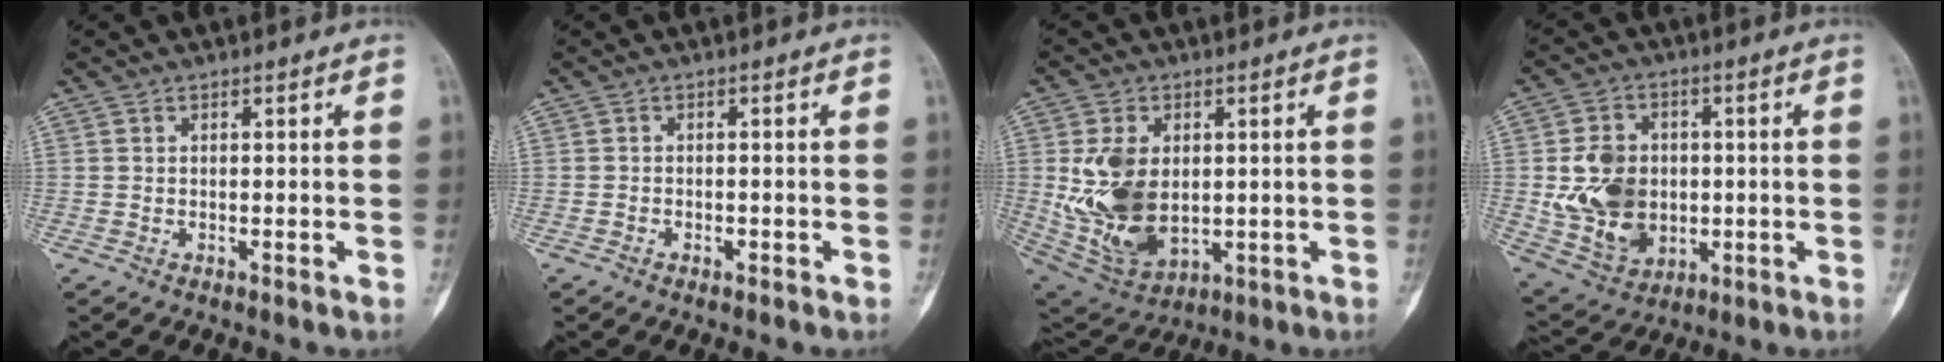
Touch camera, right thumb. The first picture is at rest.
{"total": 1.0, "force": [-0.6, 0.7, 0.6], "torque": [-0.009, 0.005, -0.008]}
{"total": 15.4, "force": [0.7, 10.2, 11.6], "torque": [-0.204, -0.011, 0.038]}
{"total": 14.1, "force": [-0.3, 11.0, 8.8], "torque": [-0.125, -0.004, 0.010]}